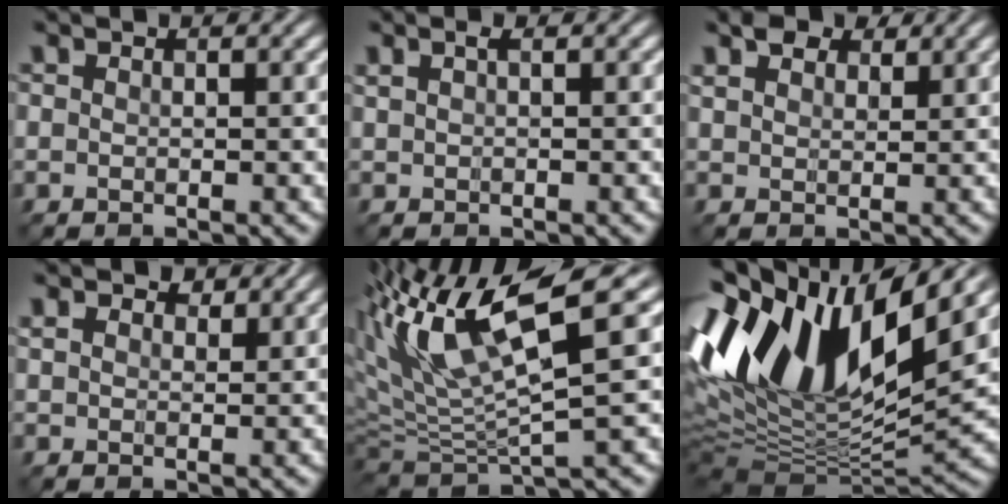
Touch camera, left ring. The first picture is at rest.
{"total": 0.8, "force": [0.4, 0.2, 0.7], "torque": [-0.018, 0.005, 0.007]}
{"total": 3.0, "force": [2.3, 1.4, 1.2], "torque": [-0.029, 0.009, 0.040]}
{"total": 2.6, "force": [2.0, 1.3, 1.1], "torque": [-0.027, 0.004, 0.032]}
{"total": 10.3, "force": [4.6, 2.5, 8.9], "torque": [-0.172, 0.008, 0.090]}
{"total": 15.2, "force": [4.9, 6.9, 12.6], "torque": [-0.245, 0.010, 0.080]}